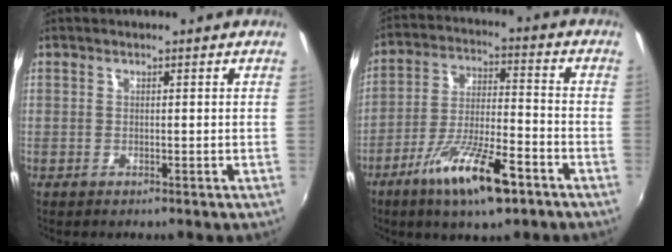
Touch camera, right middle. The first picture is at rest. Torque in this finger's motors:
{"motor_torque": [1.11, -1.02, 0.38, 0.13]}